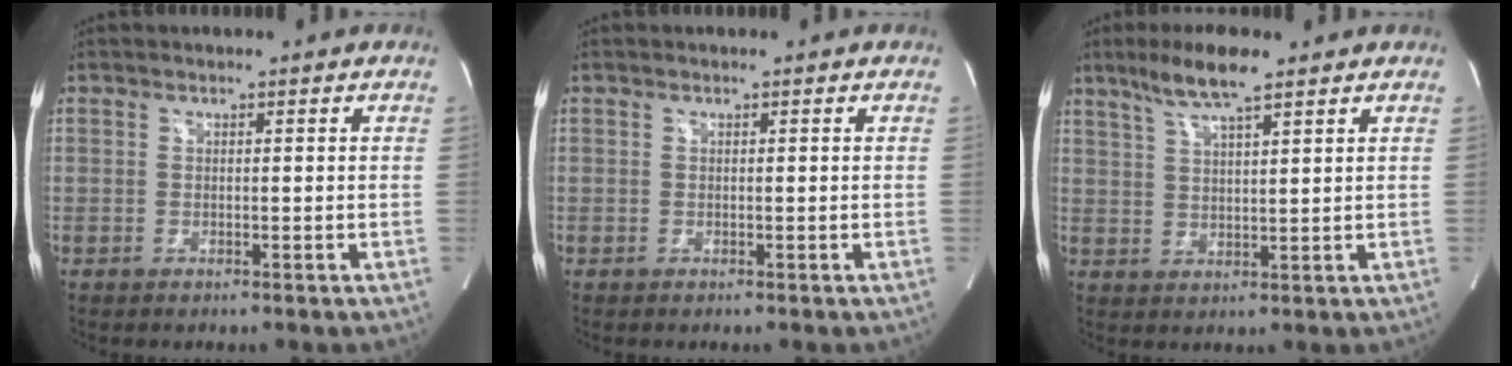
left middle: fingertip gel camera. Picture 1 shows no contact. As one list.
[{"total": 0.0}, {"total": 7.4, "force": [5.3, 0.7, 5.2], "torque": [-0.104, 0.009, 0.098]}]